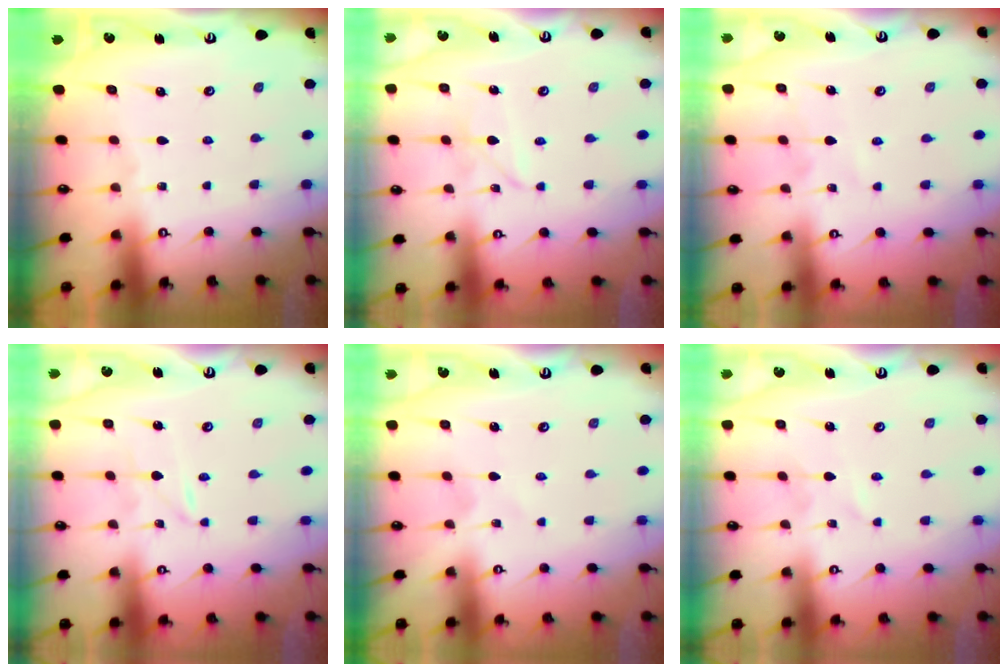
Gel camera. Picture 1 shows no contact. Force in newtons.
{"total": 3.4, "press": 3.4, "slide": 0.2}
{"total": 3.9, "press": 3.9, "slide": 0.4}
{"total": 1.5, "press": 1.5, "slide": 0.2}
{"total": 0.7, "press": 0.7, "slide": 0.1}
{"total": 1.0, "press": 1.0, "slide": 0.1}